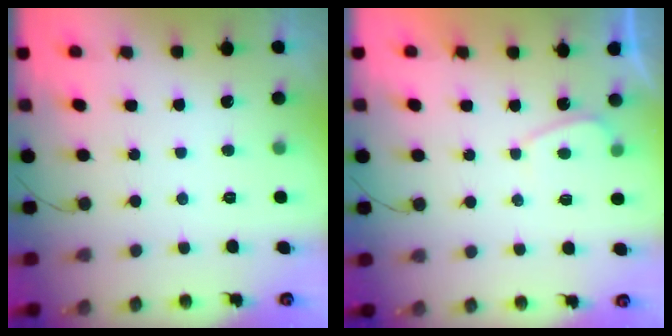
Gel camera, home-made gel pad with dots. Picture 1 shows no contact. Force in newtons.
{"total": 0.8, "press": 0.6, "slide": 0.5}